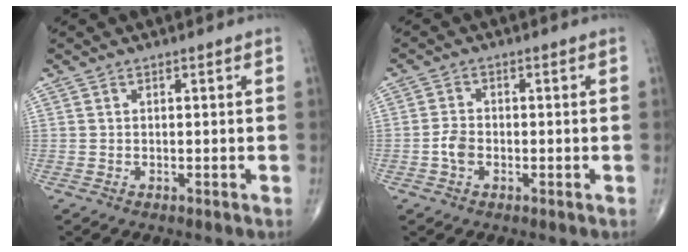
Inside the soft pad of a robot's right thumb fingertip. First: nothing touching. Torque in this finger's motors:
{"motor_torque": [-0.01, 0.28, 0.26, -0.26, 0.00]}